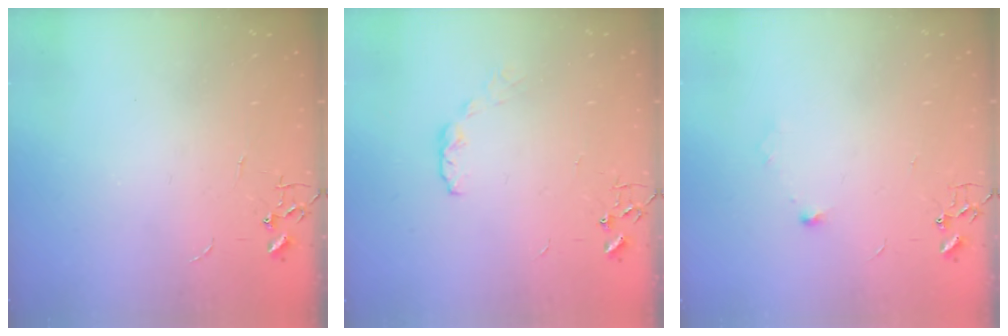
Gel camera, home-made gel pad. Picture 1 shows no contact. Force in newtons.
{"total": 4.2, "press": 4.1, "slide": 0.7}
{"total": 4.5, "press": 4.4, "slide": 0.9}